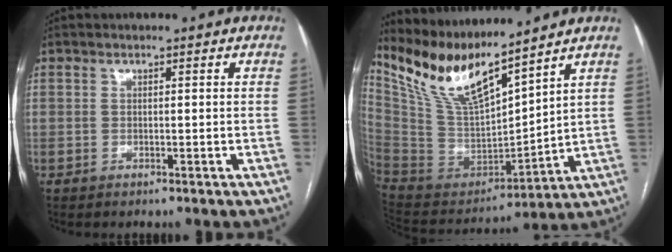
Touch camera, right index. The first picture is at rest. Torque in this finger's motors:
{"motor_torque": [0.70, 1.44, 0.18, 0.07]}